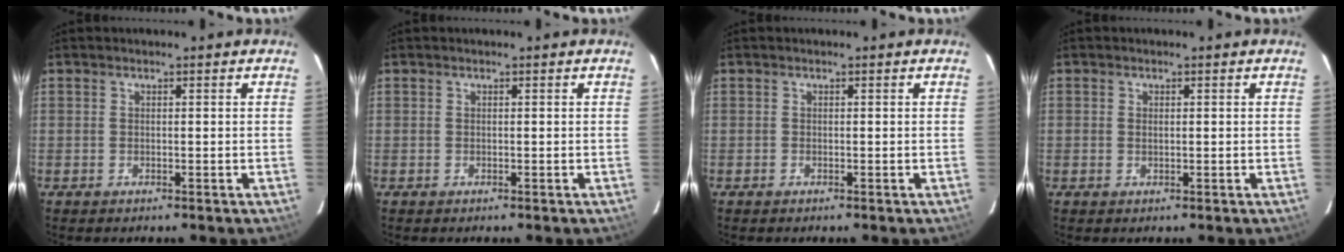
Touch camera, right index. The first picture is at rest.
{"total": 0.0}
{"total": 0.0}
{"total": 0.8, "force": [0.1, 0.5, 0.6], "torque": [-0.011, 0.001, 0.001]}